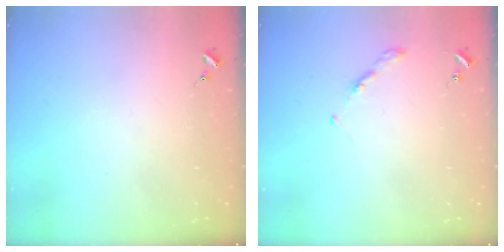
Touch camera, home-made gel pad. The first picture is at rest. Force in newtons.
{"total": 3.2, "press": 3.2, "slide": 0.4}